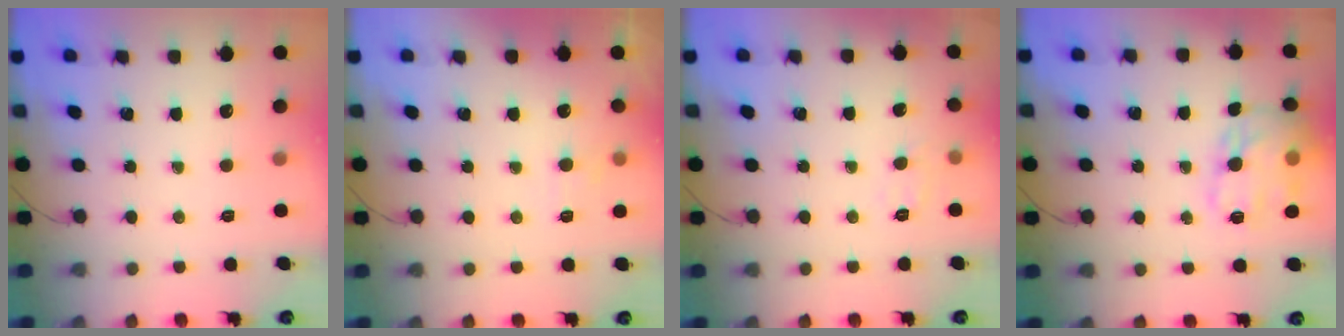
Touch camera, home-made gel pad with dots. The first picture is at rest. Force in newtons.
{"total": 3.3, "press": 2.9, "slide": 1.5}
{"total": 5.7, "press": 5.6, "slide": 1.1}
{"total": 17.0, "press": 16.9, "slide": 1.8}